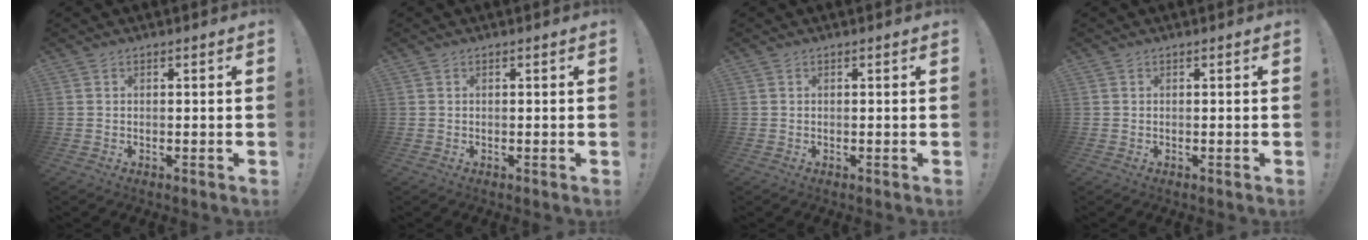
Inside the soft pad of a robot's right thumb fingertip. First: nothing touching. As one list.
[{"total": 0.0}, {"total": 0.0}, {"total": 0.0}]